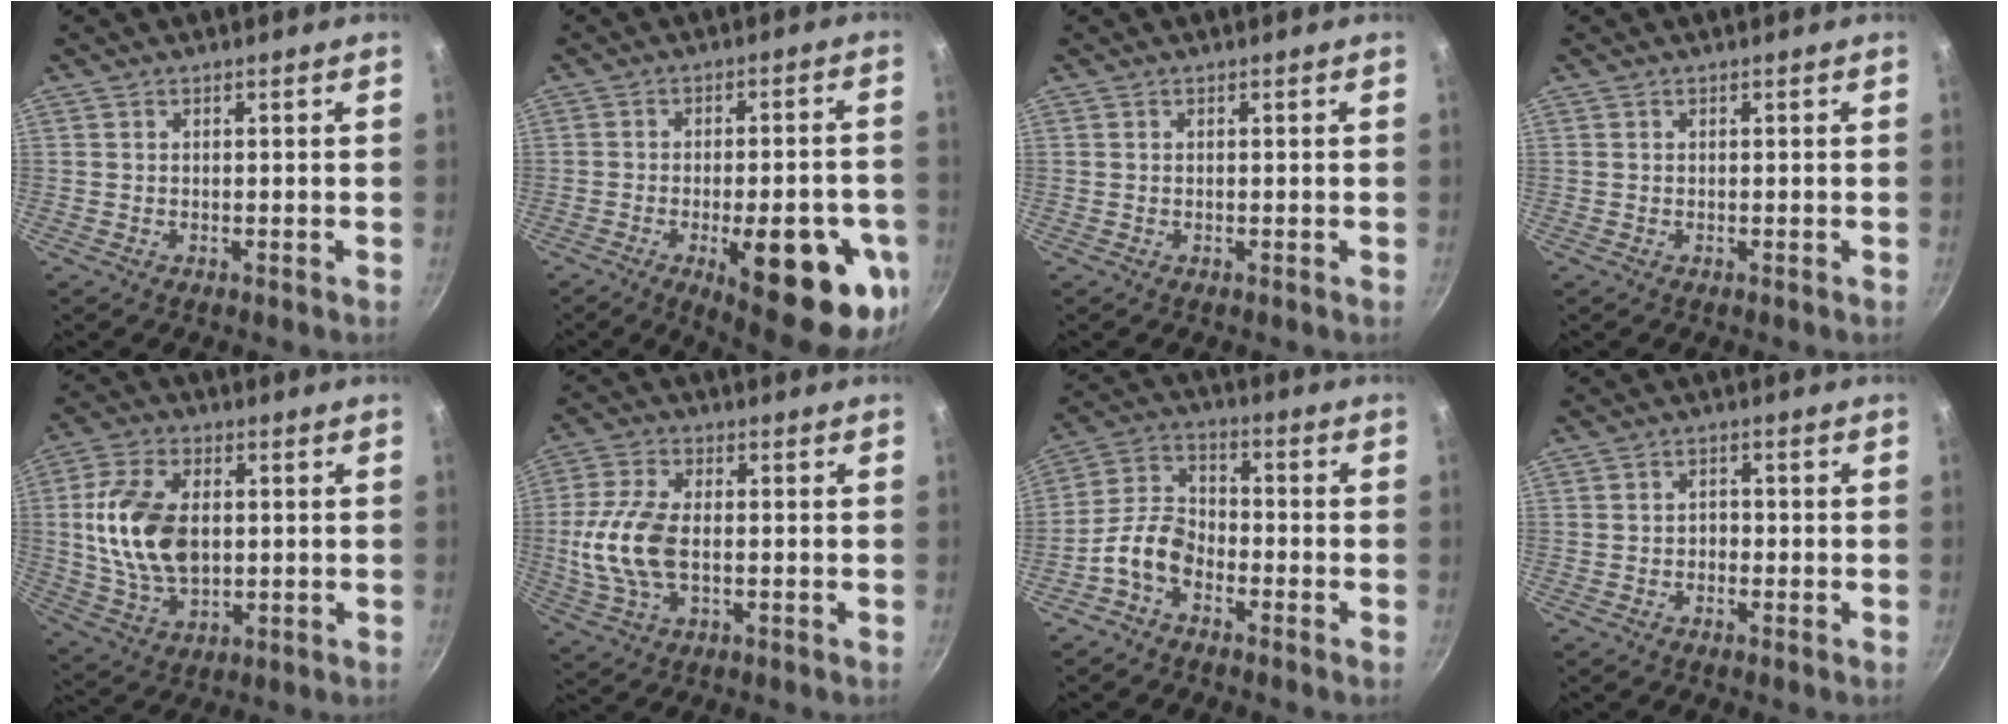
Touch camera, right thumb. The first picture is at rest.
{"total": 20.6, "force": [-7.1, 7.1, 18.0], "torque": [-0.201, 0.008, -0.086]}
{"total": 0.0}
{"total": 0.0}
{"total": 15.1, "force": [0.9, 9.4, 11.8], "torque": [-0.212, 0.000, 0.019]}
{"total": 11.9, "force": [-0.8, 6.4, 10.0], "torque": [-0.208, 0.011, -0.022]}
{"total": 8.3, "force": [-4.2, 4.9, 5.2], "torque": [-0.093, 0.048, -0.096]}
{"total": 1.8, "force": [-0.8, 1.3, 0.9], "torque": [-0.006, 0.012, -0.015]}